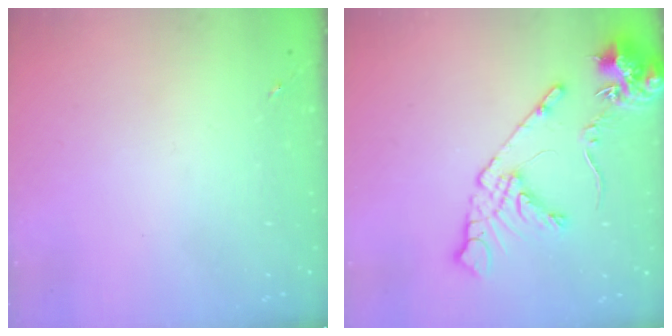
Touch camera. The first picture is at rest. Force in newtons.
{"total": 13.0, "press": 12.9, "slide": 1.7}